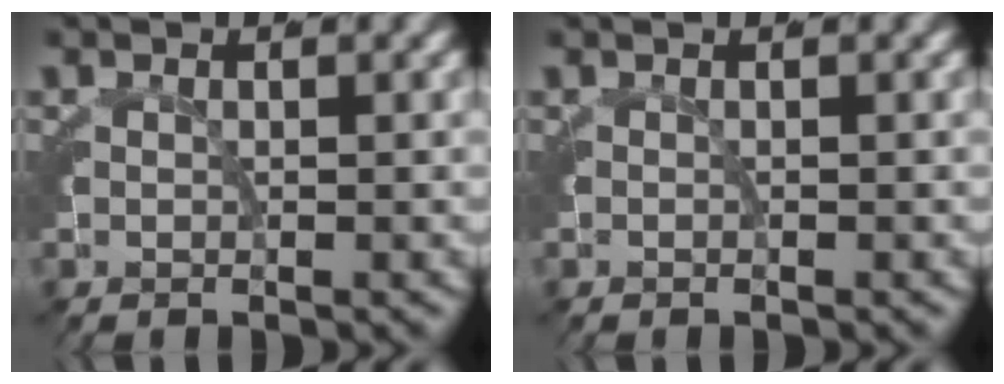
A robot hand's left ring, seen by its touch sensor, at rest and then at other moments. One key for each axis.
{"total": 0.0}